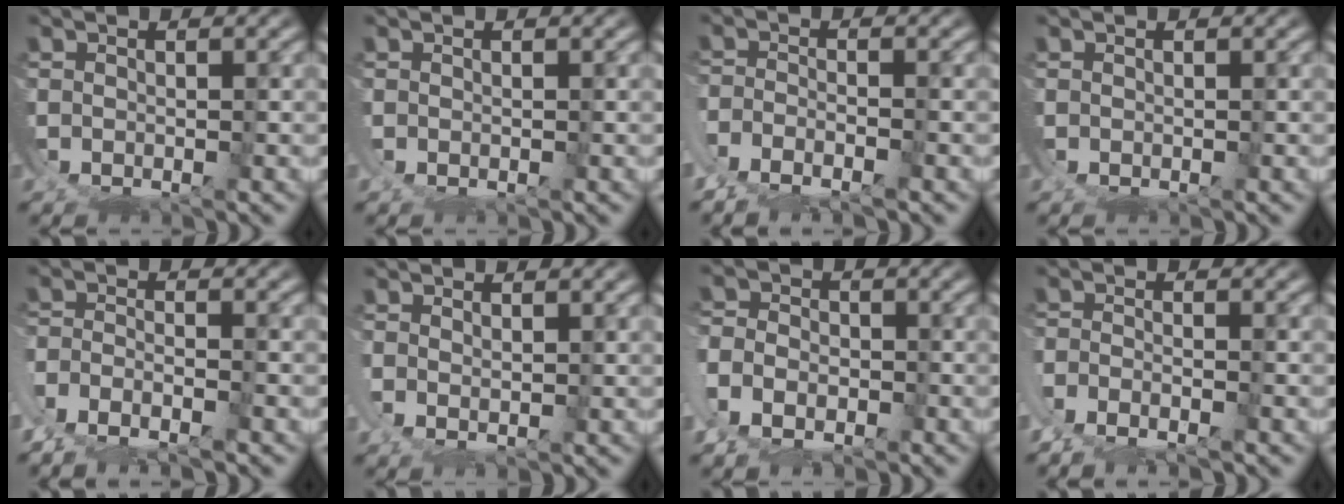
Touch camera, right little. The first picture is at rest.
{"total": 0.6, "force": [0.2, 0.4, 0.5], "torque": [-0.015, -0.003, 0.005]}
{"total": 2.7, "force": [-2.2, 0.0, 1.5], "torque": [-0.028, -0.009, -0.035]}
{"total": 0.0}
{"total": 3.0, "force": [-2.3, 0.2, 1.9], "torque": [-0.035, -0.009, -0.036]}
{"total": 1.5, "force": [1.0, 0.3, 1.1], "torque": [-0.028, -0.011, 0.027]}
{"total": 3.3, "force": [-1.2, 2.2, 2.1], "torque": [-0.042, -0.016, -0.017]}
{"total": 2.3, "force": [-1.9, 0.0, 1.4], "torque": [-0.026, -0.007, -0.031]}